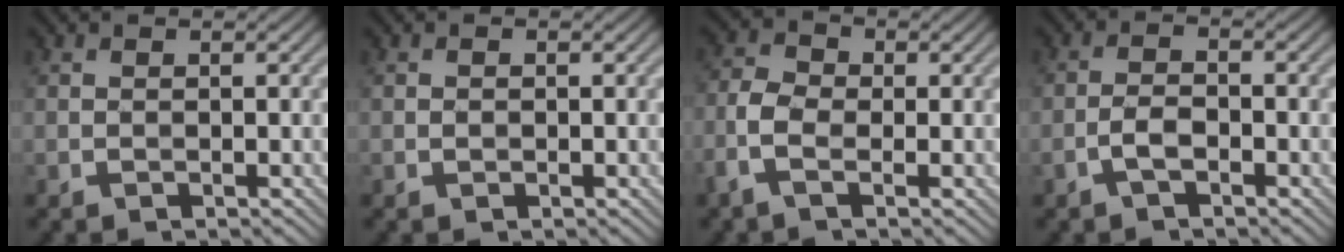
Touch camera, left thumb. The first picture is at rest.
{"total": 0.6, "force": [-0.2, 0.4, 0.4], "torque": [-0.010, 0.000, -0.006]}
{"total": 4.3, "force": [-1.5, 2.5, 3.2], "torque": [-0.082, 0.007, -0.043]}
{"total": 2.7, "force": [-1.6, 0.9, 2.0], "torque": [-0.044, 0.004, -0.038]}